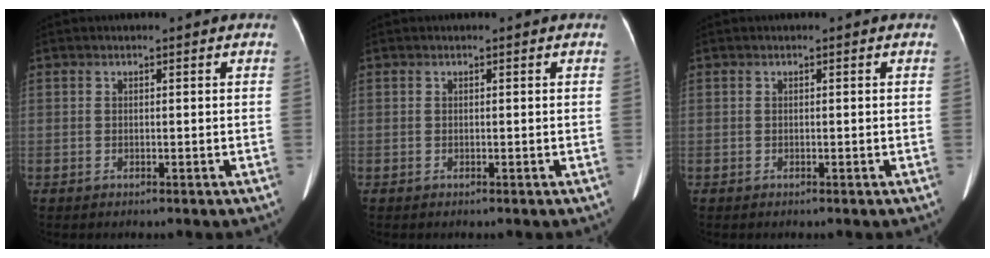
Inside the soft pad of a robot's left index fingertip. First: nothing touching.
{"total": 0.0}
{"total": 0.0}